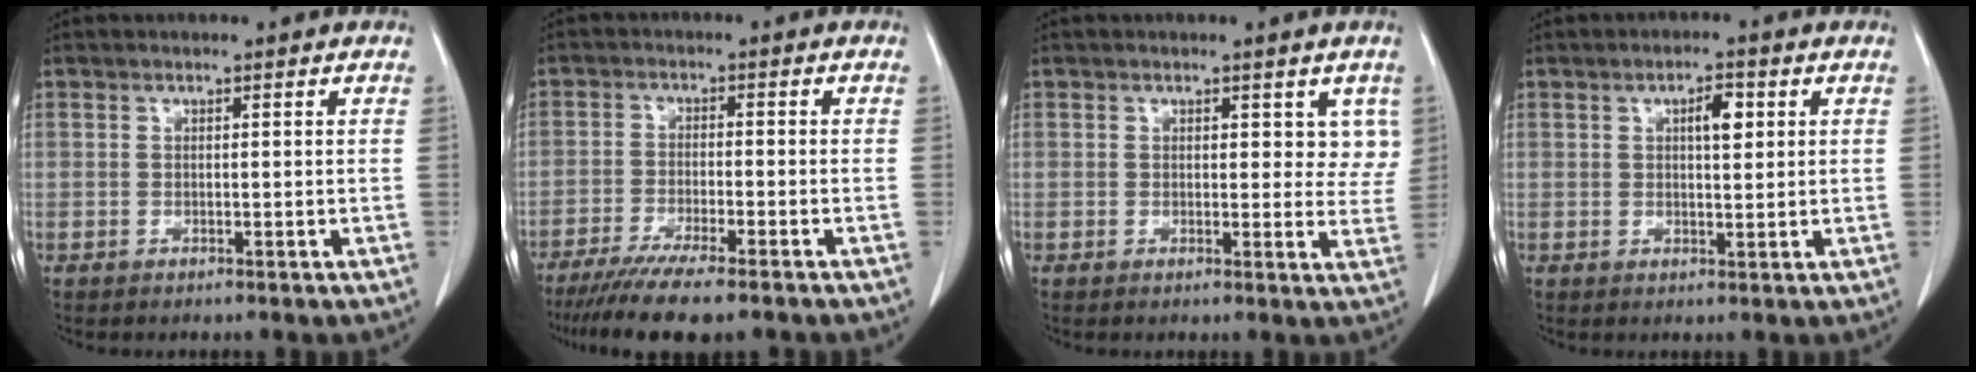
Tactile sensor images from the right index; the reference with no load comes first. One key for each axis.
{"total": 10.6, "fx": -8.5, "fy": 0.9, "fz": 6.3, "tx": -0.096, "ty": -0.024, "tz": -0.134}
{"total": 5.6, "fx": 2.3, "fy": 3.4, "fz": 3.8, "tx": -0.018, "ty": 0.003, "tz": 0.023}
{"total": 3.6, "fx": 1.2, "fy": 1.2, "fz": 3.2, "tx": -0.053, "ty": 0.004, "tz": 0.018}